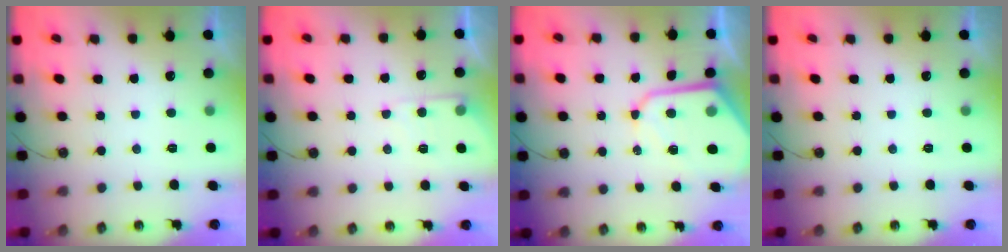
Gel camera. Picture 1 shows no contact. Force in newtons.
{"total": 5.5, "press": 5.5, "slide": 0.7}
{"total": 11.0, "press": 11.0, "slide": 1.0}
{"total": 0.0}